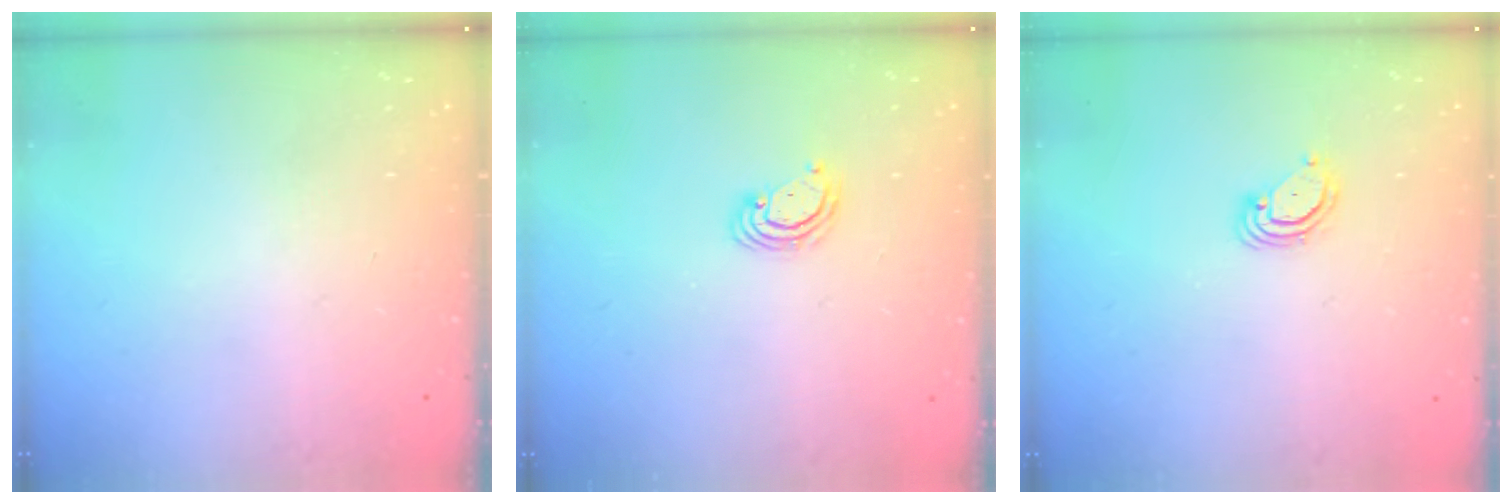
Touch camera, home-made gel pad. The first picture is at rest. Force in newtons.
{"total": 3.2, "press": 3.2, "slide": 0.3}
{"total": 3.5, "press": 3.5, "slide": 0.3}